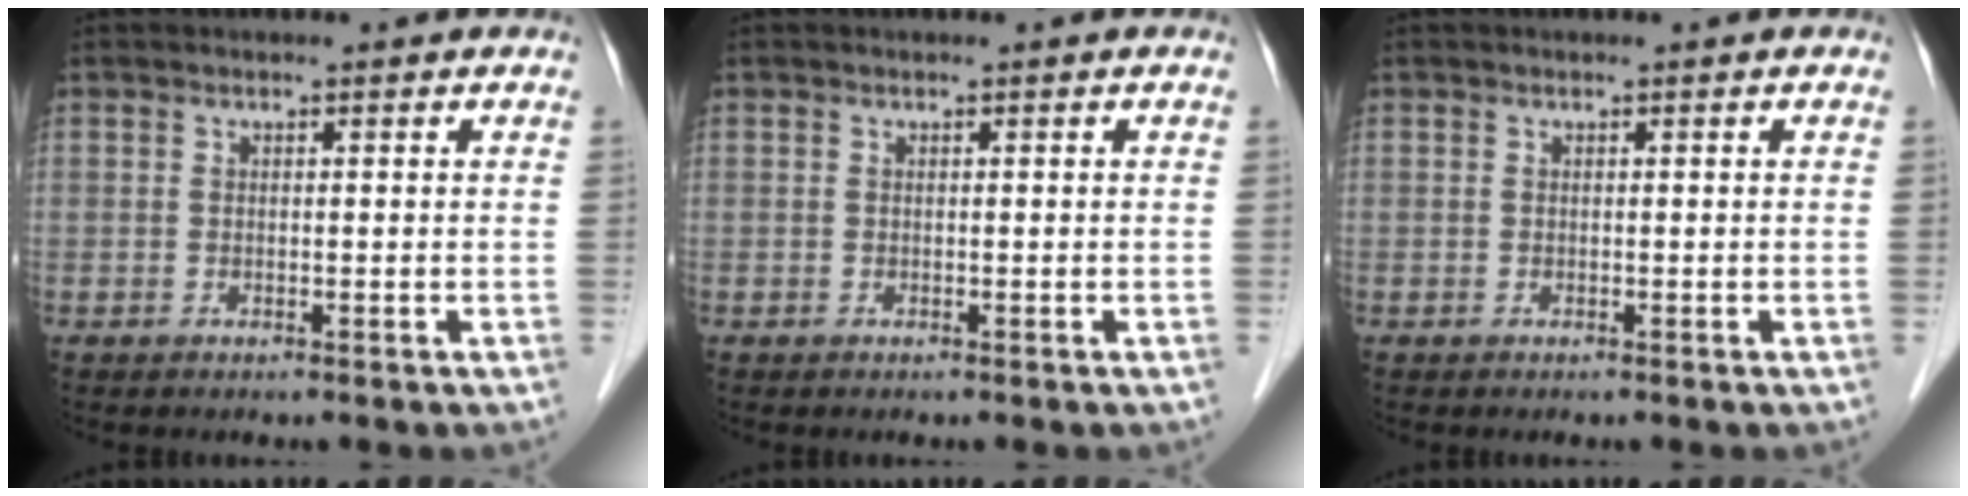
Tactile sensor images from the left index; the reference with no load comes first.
{"total": 0.0}
{"total": 0.0}